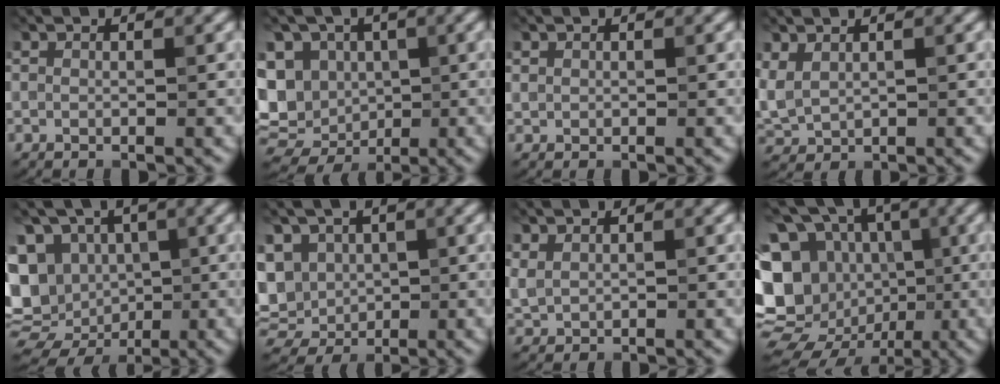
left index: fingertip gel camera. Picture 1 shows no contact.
{"total": 10.9, "force": [0.3, 9.2, 5.8], "torque": [-0.088, 0.008, -0.019]}
{"total": 0.5, "force": [0.3, 0.4, 0.0], "torque": [0.002, -0.003, 0.008]}
{"total": 2.2, "force": [1.0, 1.5, 1.3], "torque": [-0.037, 0.000, 0.025]}
{"total": 13.0, "force": [-1.7, 11.0, 6.8], "torque": [-0.132, -0.006, -0.041]}
{"total": 6.6, "force": [0.7, 5.4, 3.7], "torque": [-0.071, 0.010, 0.001]}
{"total": 1.1, "force": [0.6, 0.7, 0.6], "torque": [-0.016, -0.001, 0.018]}
{"total": 19.9, "force": [-3.8, 18.0, 7.6], "torque": [-0.172, 0.017, -0.088]}